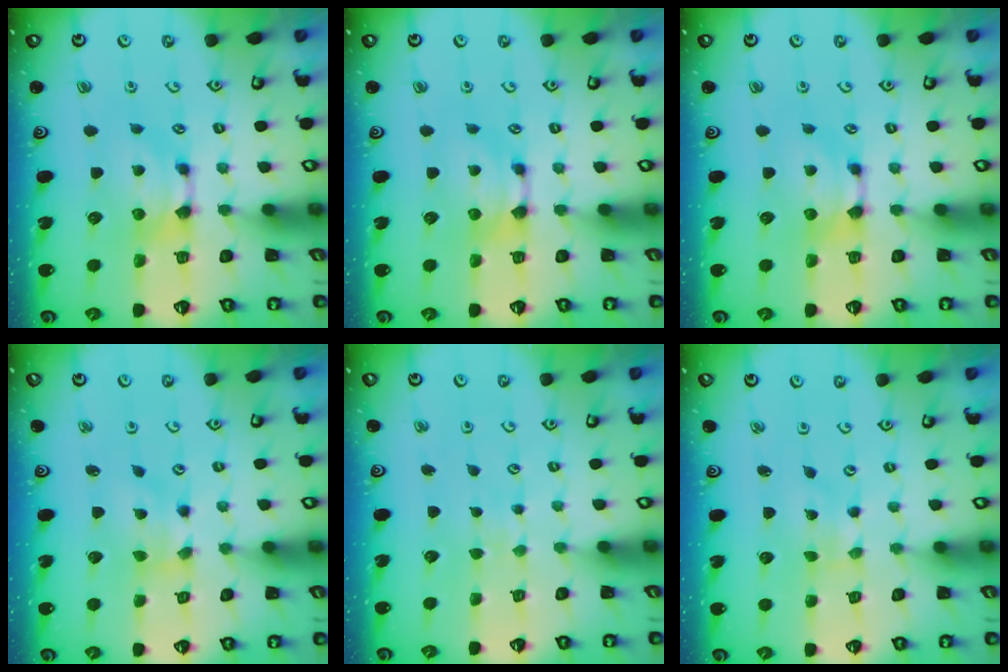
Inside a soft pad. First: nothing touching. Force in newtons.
{"total": 0.0}
{"total": 0.0}
{"total": 1.2, "press": 0.3, "slide": 1.1}
{"total": 5.8, "press": 5.8, "slide": 0.2}
{"total": 5.4, "press": 5.4, "slide": 0.7}